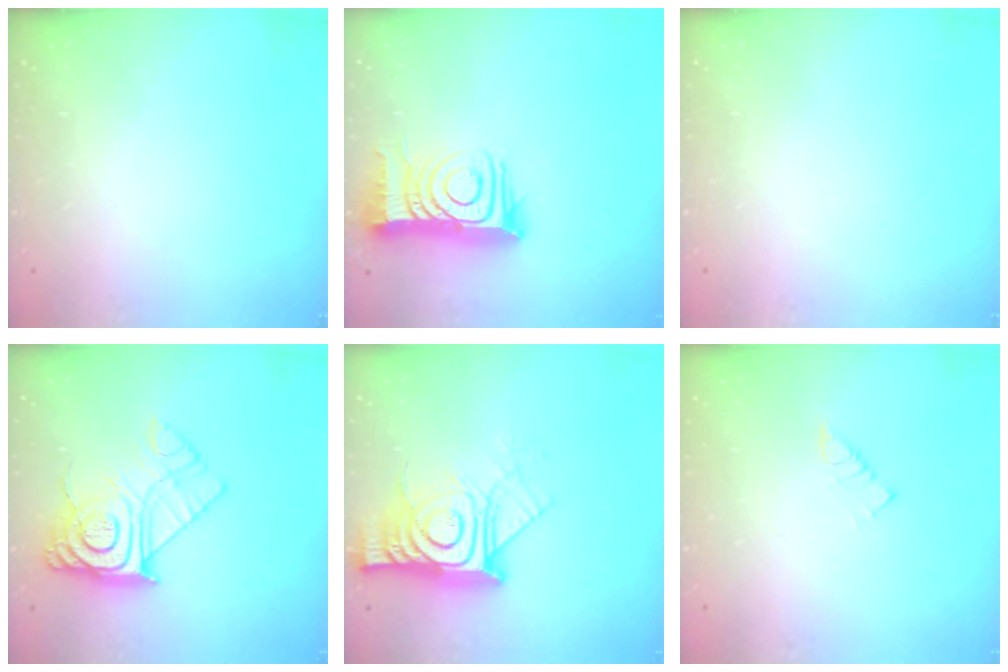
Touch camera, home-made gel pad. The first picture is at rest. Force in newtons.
{"total": 15.9, "press": 15.8, "slide": 1.6}
{"total": 0.0}
{"total": 16.4, "press": 16.3, "slide": 1.7}
{"total": 17.3, "press": 17.2, "slide": 1.2}
{"total": 2.9, "press": 2.9, "slide": 0.5}